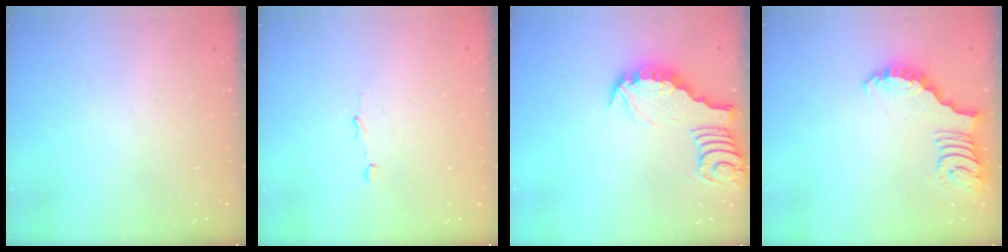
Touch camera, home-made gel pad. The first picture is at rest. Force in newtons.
{"total": 2.8, "press": 2.8, "slide": 0.2}
{"total": 3.2, "press": 3.2, "slide": 0.3}
{"total": 2.7, "press": 2.7, "slide": 0.5}